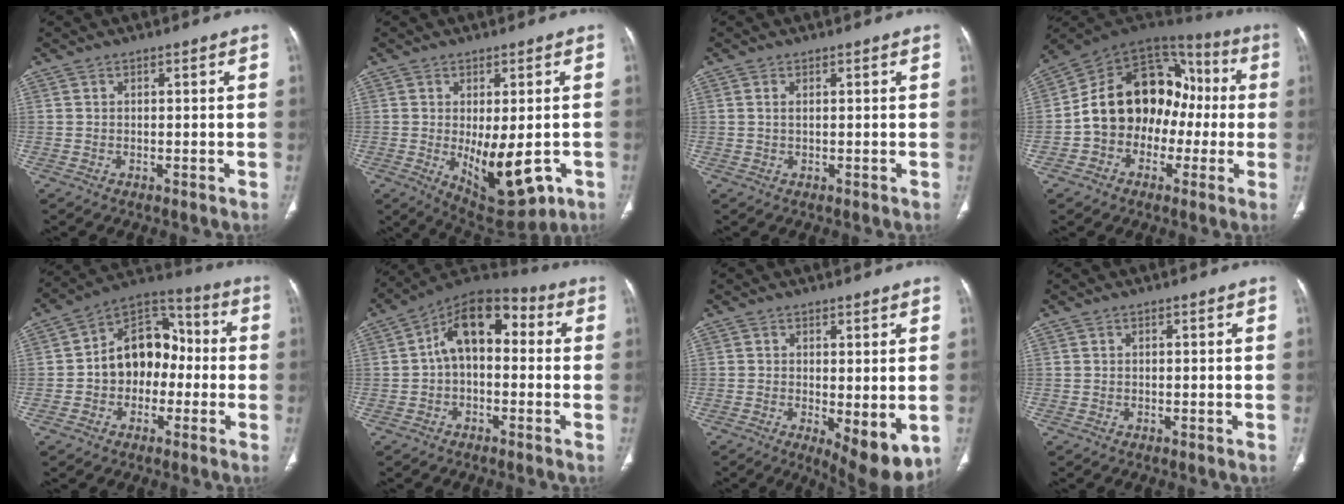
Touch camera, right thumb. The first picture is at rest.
{"total": 12.3, "force": [-3.0, 5.5, 10.6], "torque": [-0.141, -0.014, -0.023]}
{"total": 0.9, "force": [0.3, 0.4, 0.8], "torque": [-0.022, 0.005, 0.008]}
{"total": 18.9, "force": [-2.0, 14.5, 12.0], "torque": [-0.143, 0.062, -0.037]}
{"total": 14.0, "force": [-1.3, 10.4, 9.2], "torque": [-0.104, 0.047, -0.034]}
{"total": 12.2, "force": [0.8, 7.6, 9.6], "torque": [-0.125, 0.039, -0.005]}
{"total": 8.4, "force": [-1.4, 3.2, 7.7], "torque": [-0.107, -0.026, -0.013]}
{"total": 0.0}